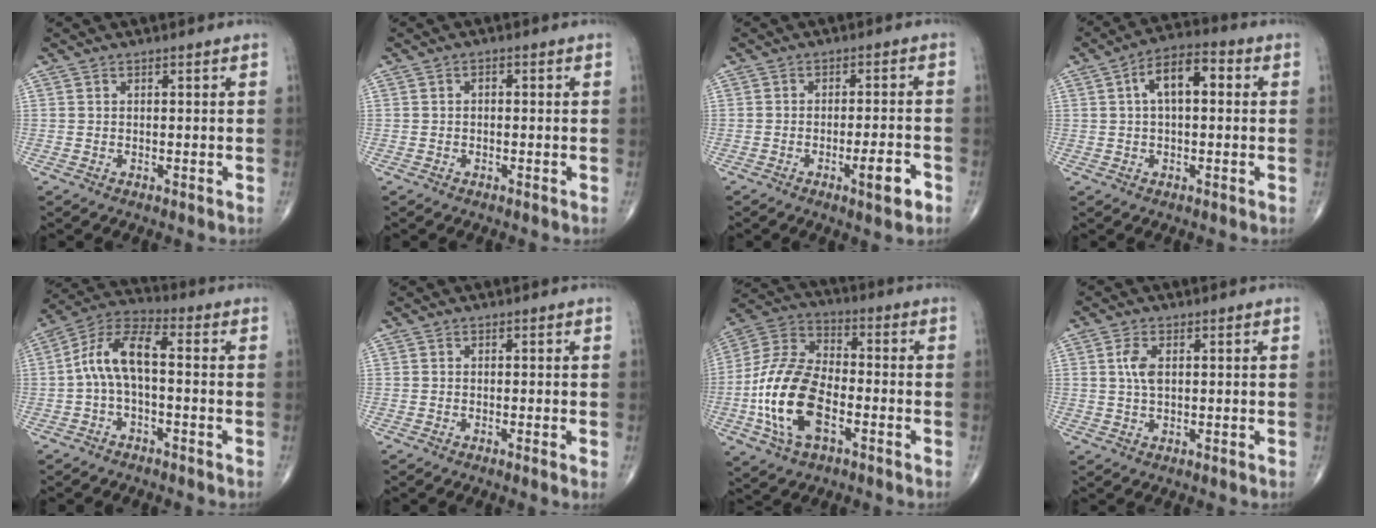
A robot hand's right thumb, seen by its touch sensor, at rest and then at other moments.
{"total": 0.9, "force": [-0.1, 0.6, 0.7], "torque": [-0.004, 0.005, -0.006]}
{"total": 5.7, "force": [-2.7, 1.2, 4.8], "torque": [-0.071, 0.011, -0.038]}
{"total": 8.6, "force": [1.6, 4.3, 7.3], "torque": [-0.114, 0.028, 0.016]}
{"total": 9.5, "force": [-0.7, 4.1, 8.5], "torque": [-0.169, 0.043, -0.023]}
{"total": 1.0, "force": [-0.3, 0.0, 1.0], "torque": [-0.023, -0.004, -0.007]}
{"total": 17.3, "force": [-5.0, 9.3, 13.6], "torque": [-0.277, 0.025, -0.097]}
{"total": 3.5, "force": [0.7, 1.7, 2.9], "torque": [-0.065, 0.002, 0.012]}